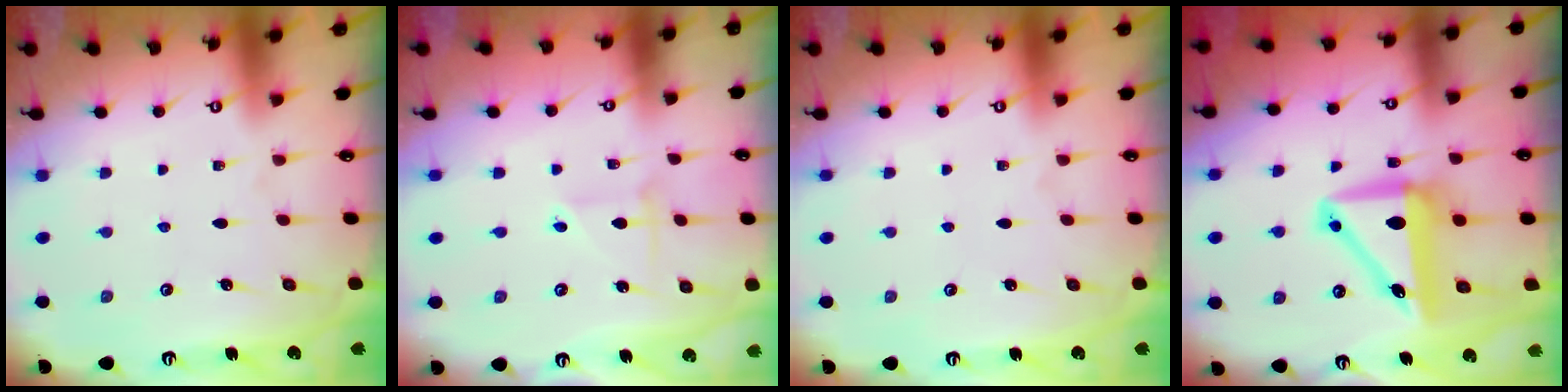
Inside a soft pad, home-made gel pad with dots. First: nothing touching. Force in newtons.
{"total": 2.7, "press": 2.6, "slide": 0.3}
{"total": 0.0}
{"total": 11.2, "press": 10.9, "slide": 2.3}